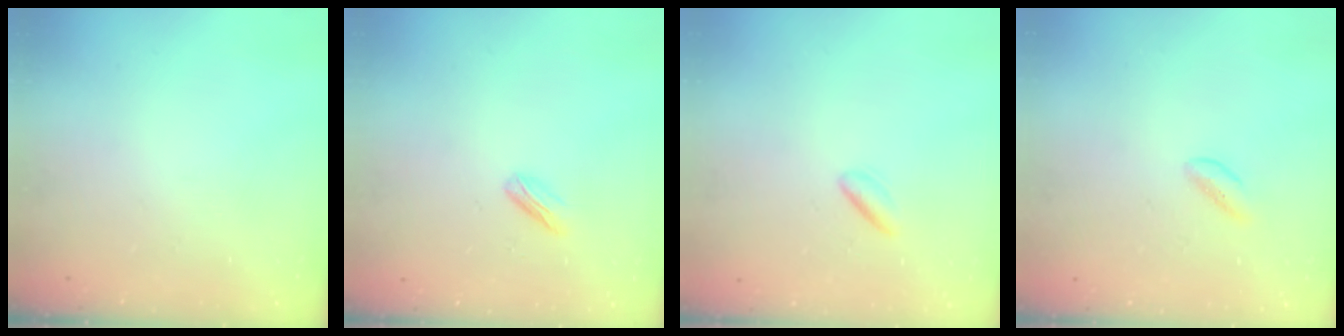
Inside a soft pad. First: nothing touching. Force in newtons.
{"total": 2.8, "press": 2.7, "slide": 0.6}
{"total": 1.3, "press": 1.0, "slide": 0.8}
{"total": 0.0}